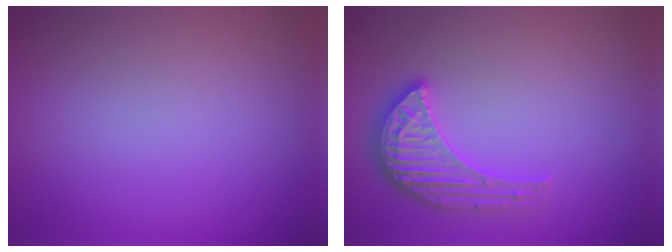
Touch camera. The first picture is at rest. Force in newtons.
{"total": 3.4, "press": 3.4, "slide": 0.6}